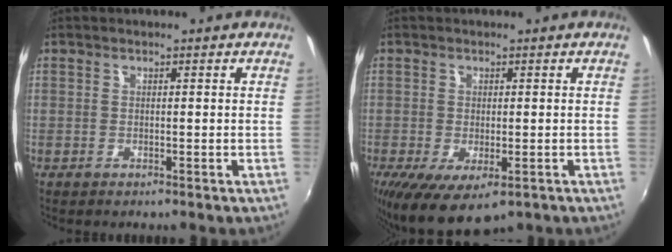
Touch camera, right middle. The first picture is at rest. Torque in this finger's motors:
{"motor_torque": [1.64, -0.50, 0.71, 0.21]}